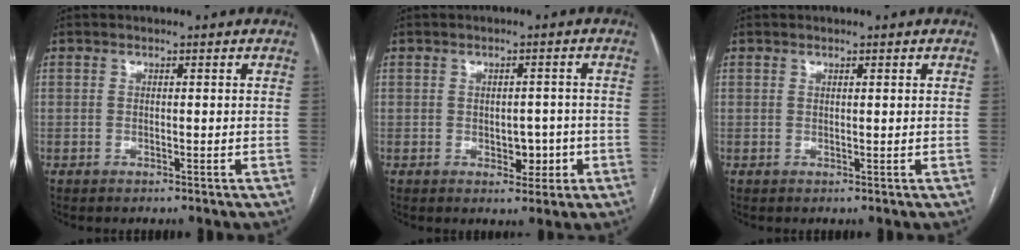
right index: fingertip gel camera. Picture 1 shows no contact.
{"total": 3.8, "force": [-1.0, 2.4, 2.7], "torque": [-0.028, 0.006, -0.005]}
{"total": 0.5, "force": [0.4, 0.0, 0.3], "torque": [-0.008, 0.000, 0.006]}